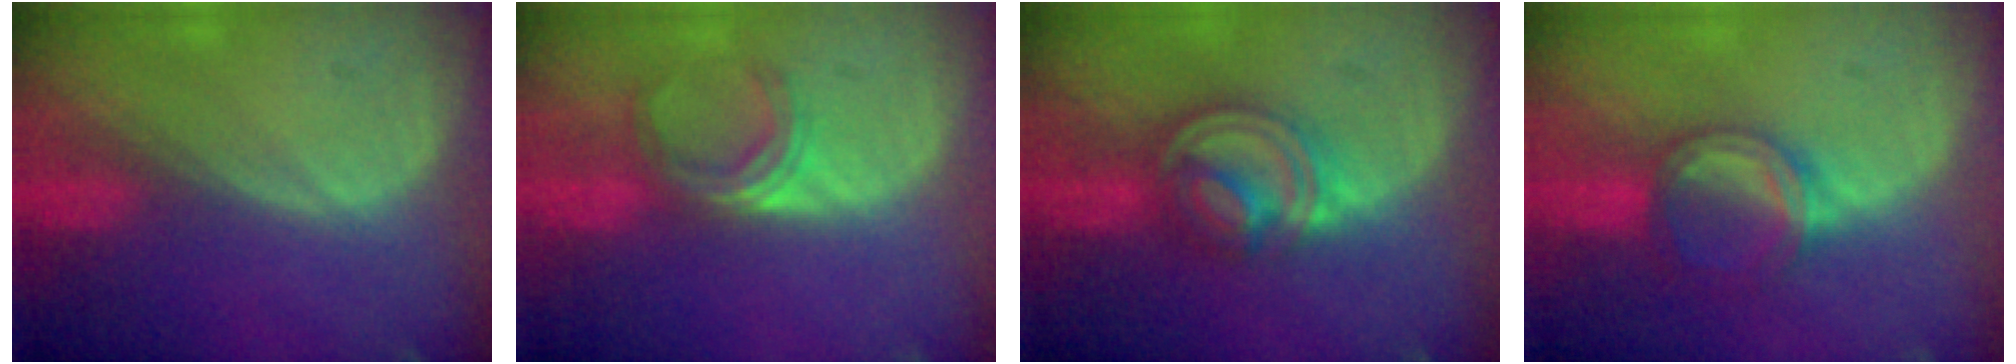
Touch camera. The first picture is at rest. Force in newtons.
{"total": 5.0, "press": 4.4, "slide": 2.3}
{"total": 7.6, "press": 6.6, "slide": 3.8}
{"total": 5.3, "press": 5.0, "slide": 1.7}